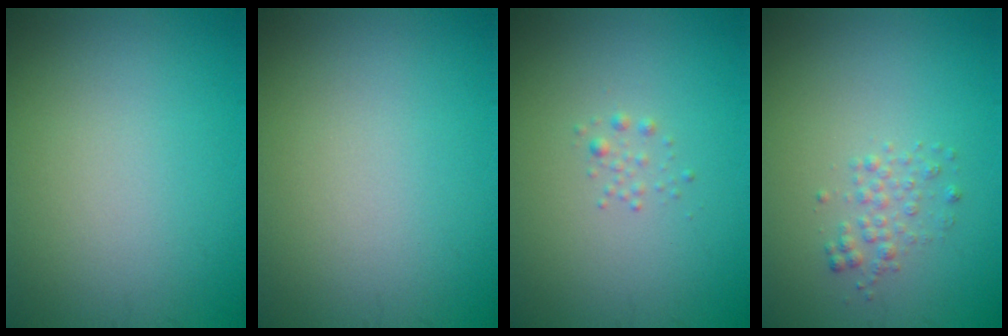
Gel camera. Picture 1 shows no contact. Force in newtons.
{"total": 0.0}
{"total": 0.7, "press": 0.7, "slide": 0.0}
{"total": 1.4, "press": 1.4, "slide": 0.0}